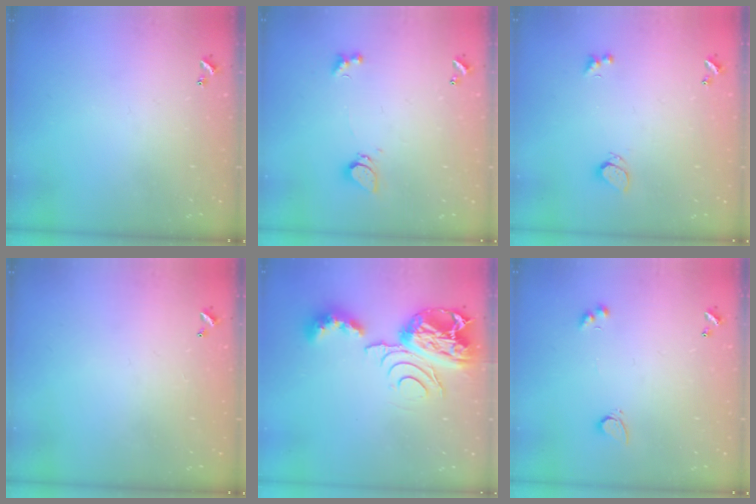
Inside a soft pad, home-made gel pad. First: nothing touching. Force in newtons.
{"total": 1.3, "press": 1.2, "slide": 0.4}
{"total": 1.9, "press": 1.8, "slide": 0.7}
{"total": 2.7, "press": 2.7, "slide": 0.1}
{"total": 10.6, "press": 10.6, "slide": 1.3}
{"total": 2.6, "press": 2.6, "slide": 0.5}